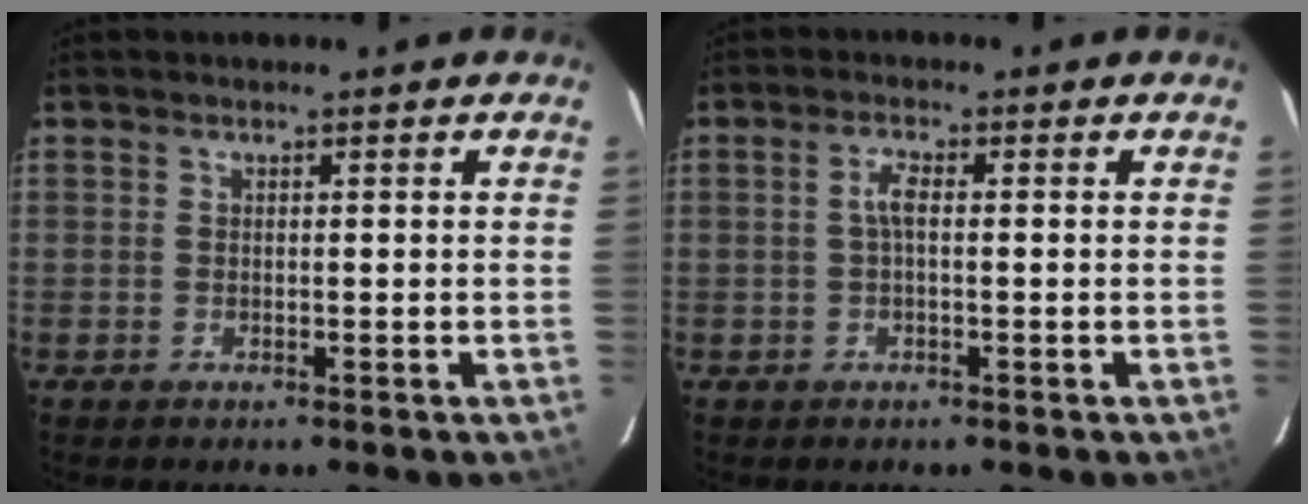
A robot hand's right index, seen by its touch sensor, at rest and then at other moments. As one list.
[{"total": 2.3, "force": [-0.1, 0.7, 2.2], "torque": [-0.046, 0.007, -0.001]}]